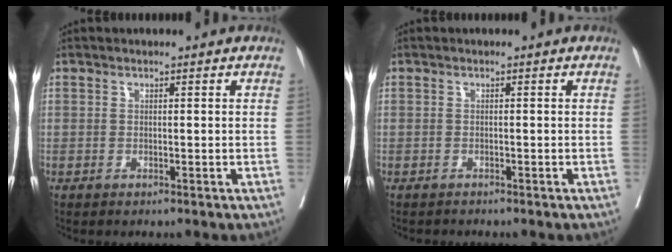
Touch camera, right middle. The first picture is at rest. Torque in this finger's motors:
{"motor_torque": [-0.05, -0.11, -0.06, -0.01]}